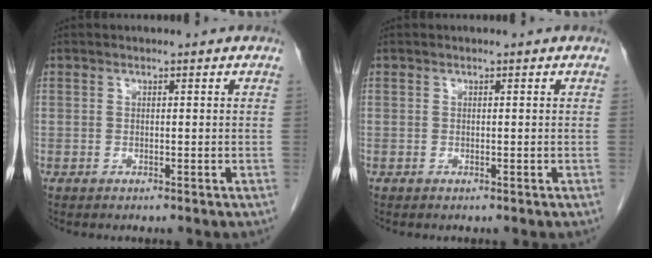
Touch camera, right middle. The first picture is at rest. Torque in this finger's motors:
{"motor_torque": [0.05, -0.18, 0.04, 0.01]}